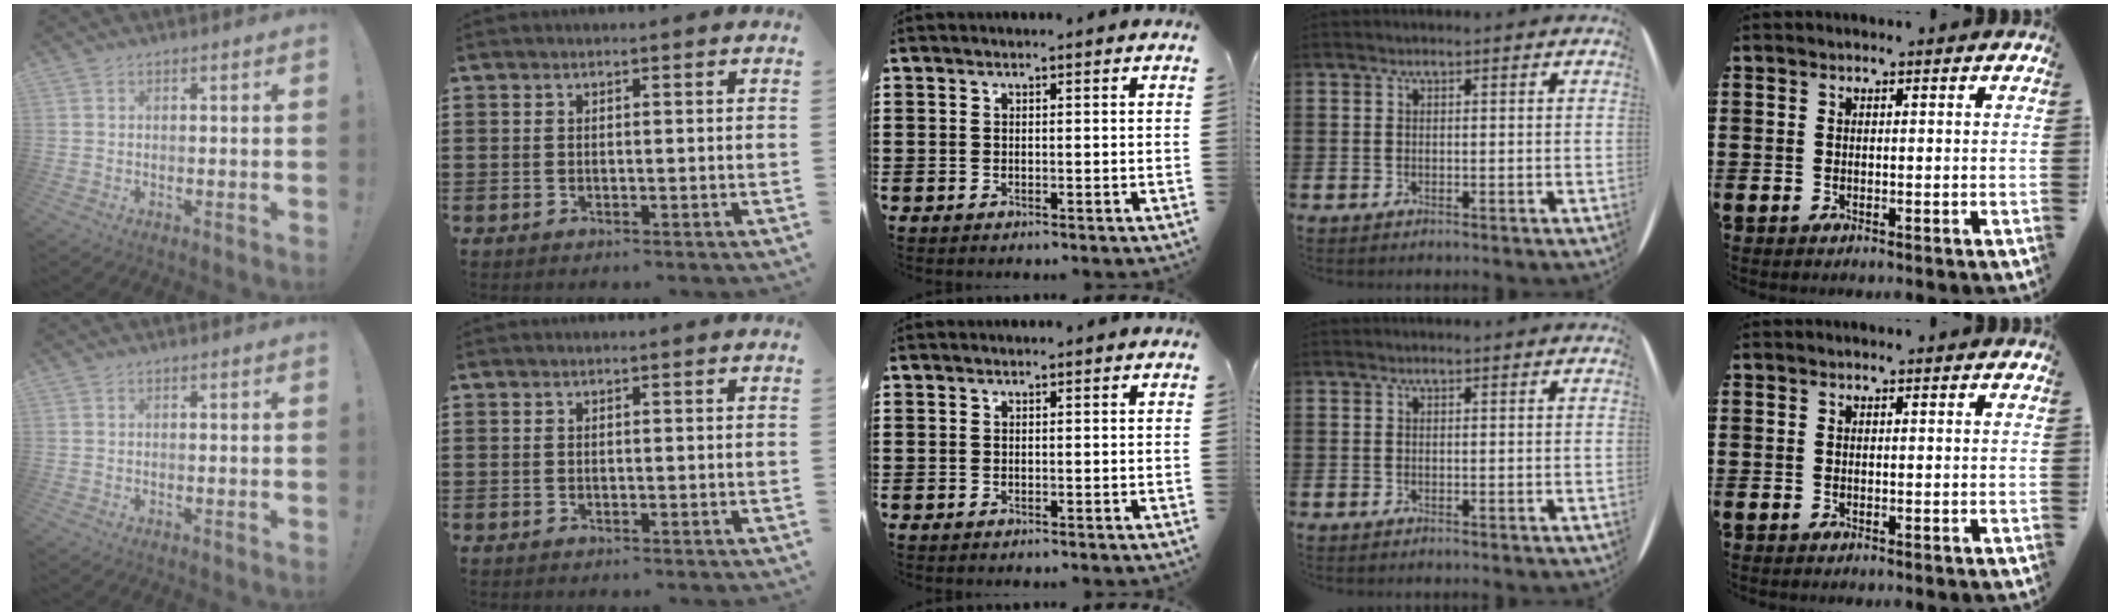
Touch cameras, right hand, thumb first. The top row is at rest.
{}